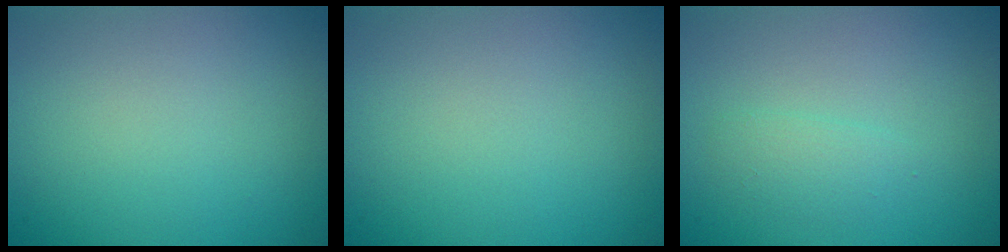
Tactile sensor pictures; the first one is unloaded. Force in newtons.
{"total": 0.0}
{"total": 1.2, "press": 1.2, "slide": 0.1}